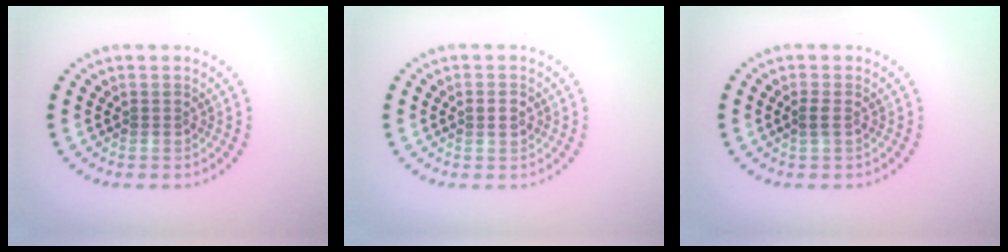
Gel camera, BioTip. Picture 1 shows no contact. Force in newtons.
{"total": 0.8, "press": 0.8, "slide": 0.2}
{"total": 0.8, "press": 0.7, "slide": 0.3}